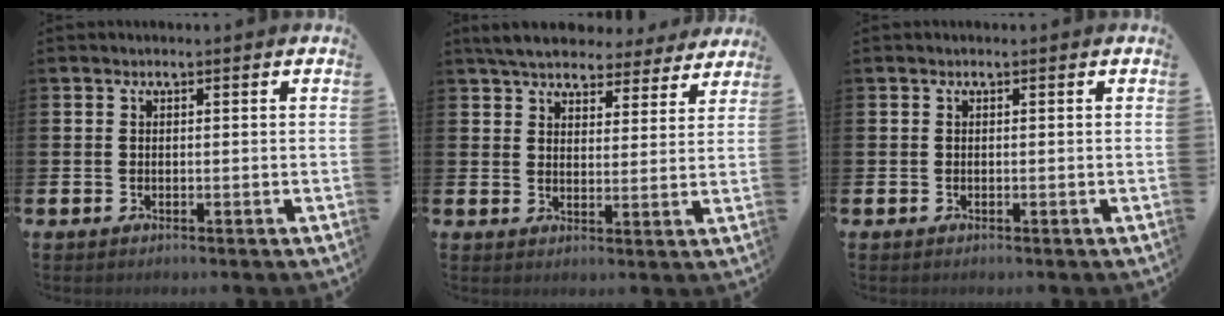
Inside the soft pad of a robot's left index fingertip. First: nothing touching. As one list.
[{"total": 6.2, "force": [5.8, 1.7, 1.2], "torque": [-0.040, -0.029, 0.104]}, {"total": 0.0}]